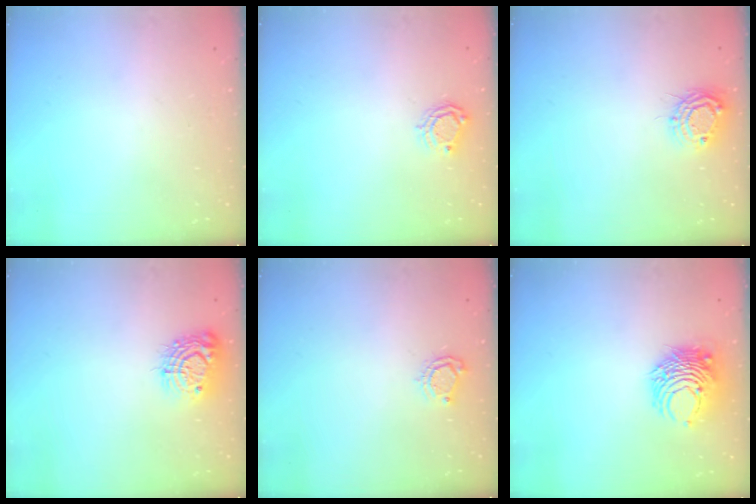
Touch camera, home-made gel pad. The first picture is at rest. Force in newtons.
{"total": 4.9, "press": 4.9, "slide": 0.5}
{"total": 8.8, "press": 8.8, "slide": 0.4}
{"total": 11.1, "press": 11.1, "slide": 0.8}
{"total": 5.5, "press": 5.5, "slide": 0.6}
{"total": 8.4, "press": 8.4, "slide": 0.5}